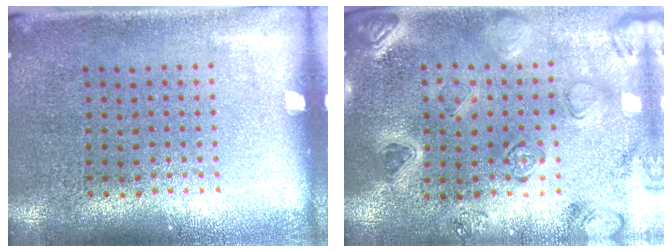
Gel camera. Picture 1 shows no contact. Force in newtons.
{"total": 2.2, "press": 2.2, "slide": 0.3}